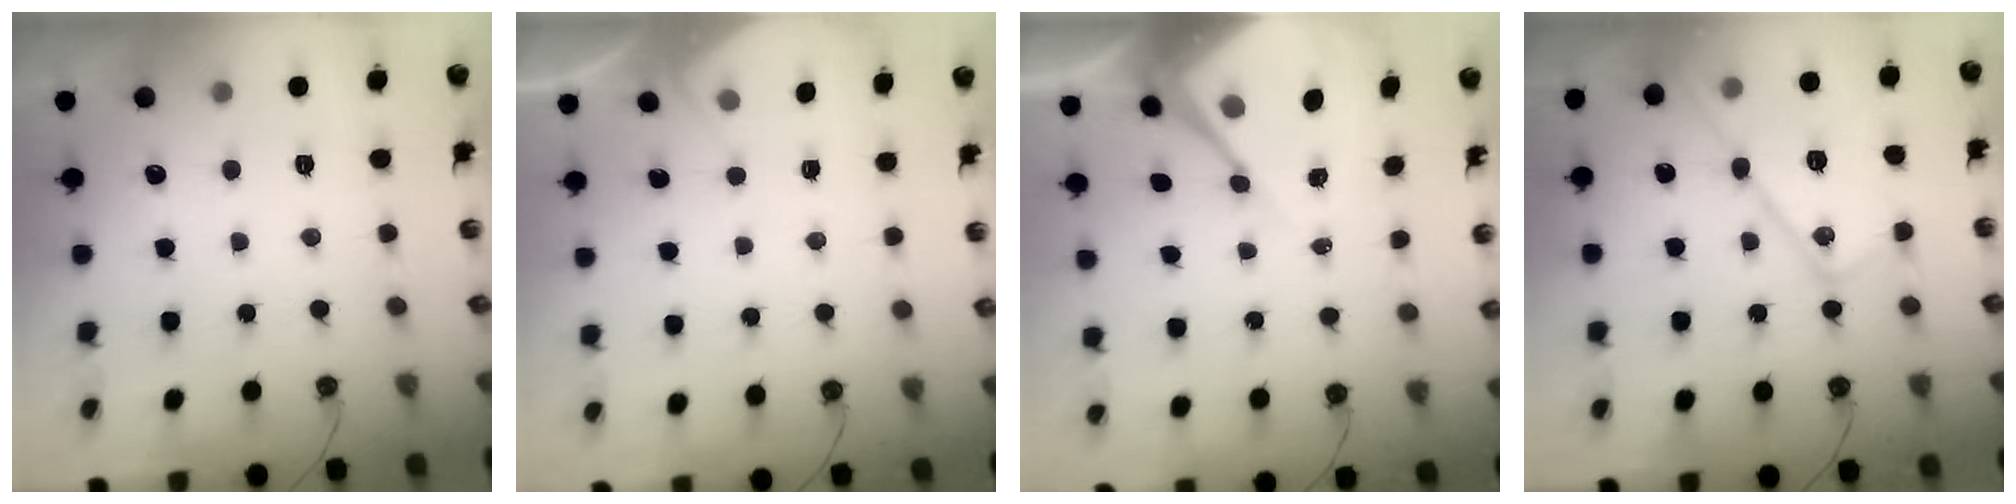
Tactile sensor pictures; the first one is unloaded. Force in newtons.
{"total": 2.2, "press": 2.2, "slide": 0.4}
{"total": 8.3, "press": 8.3, "slide": 0.6}
{"total": 16.5, "press": 16.5, "slide": 1.6}